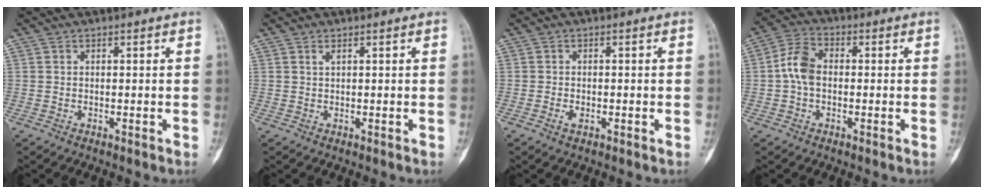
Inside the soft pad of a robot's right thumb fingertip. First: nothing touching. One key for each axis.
{"total": 0.7, "fx": 0.4, "fy": 0.2, "fz": 0.6, "tx": -0.013, "ty": 0.002, "tz": 0.009}
{"total": 1.7, "fx": -0.7, "fy": 1.0, "fz": 1.2, "tx": -0.023, "ty": 0.004, "tz": -0.013}
{"total": 6.7, "fx": -0.2, "fy": 4.5, "fz": 5.0, "tx": -0.096, "ty": 0.019, "tz": -0.014}